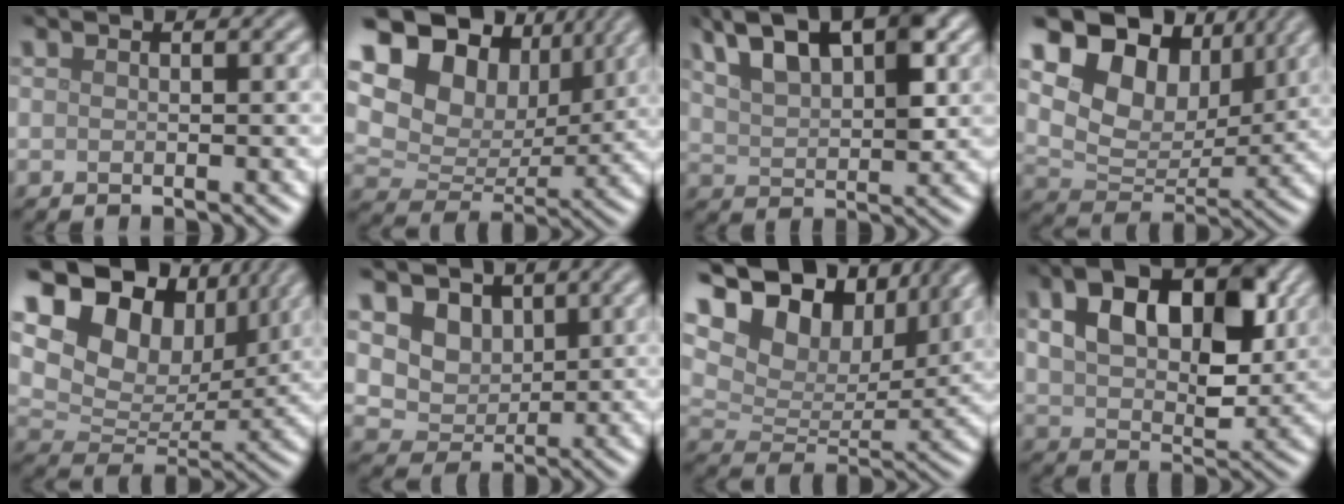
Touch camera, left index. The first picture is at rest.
{"total": 13.3, "force": [6.5, 8.9, 7.4], "torque": [-0.152, 0.022, 0.111]}
{"total": 9.7, "force": [4.8, 4.6, 7.1], "torque": [-0.120, 0.032, 0.074]}
{"total": 10.6, "force": [6.0, 6.5, 5.9], "torque": [-0.112, -0.001, 0.105]}
{"total": 14.1, "force": [7.4, 9.3, 7.6], "torque": [-0.158, 0.026, 0.129]}
{"total": 5.0, "force": [2.2, 3.9, 2.3], "torque": [-0.062, -0.016, 0.047]}
{"total": 17.0, "force": [10.3, 10.1, 9.1], "torque": [-0.190, 0.045, 0.156]}
{"total": 9.7, "force": [3.2, 5.7, 7.1], "torque": [-0.122, 0.004, 0.056]}